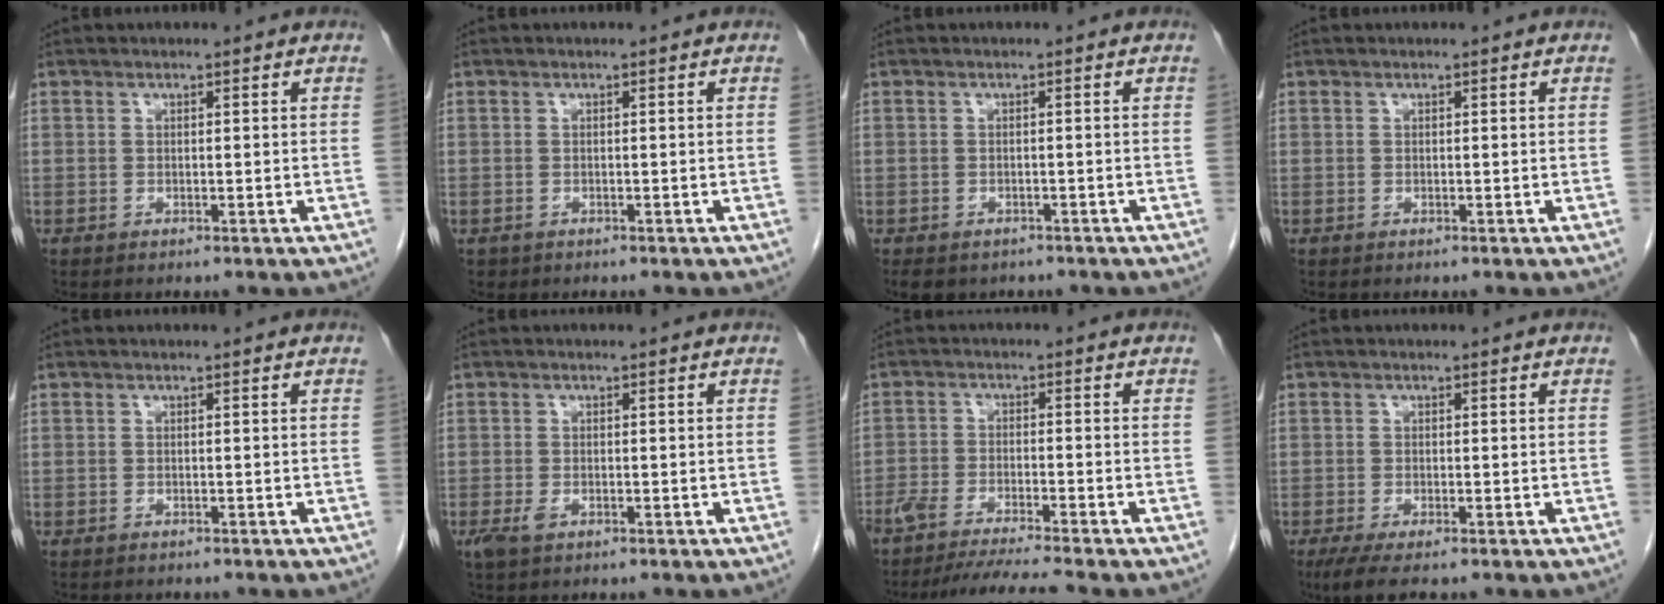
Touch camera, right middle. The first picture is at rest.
{"total": 0.5, "force": [-0.3, 0.5, 0.0], "torque": [-0.010, 0.003, 0.000]}
{"total": 7.4, "force": [-5.2, 4.6, 2.4], "torque": [-0.051, -0.006, -0.065]}
{"total": 0.0}
{"total": 2.2, "force": [-1.9, 0.7, 0.7], "torque": [-0.015, -0.004, -0.020]}
{"total": 2.0, "force": [-1.0, 0.9, 1.5], "torque": [-0.035, -0.002, -0.013]}
{"total": 9.3, "force": [-8.4, -1.2, 4.0], "torque": [-0.054, -0.020, -0.138]}
{"total": 3.4, "force": [-2.3, 0.5, 2.4], "torque": [-0.046, -0.012, -0.041]}